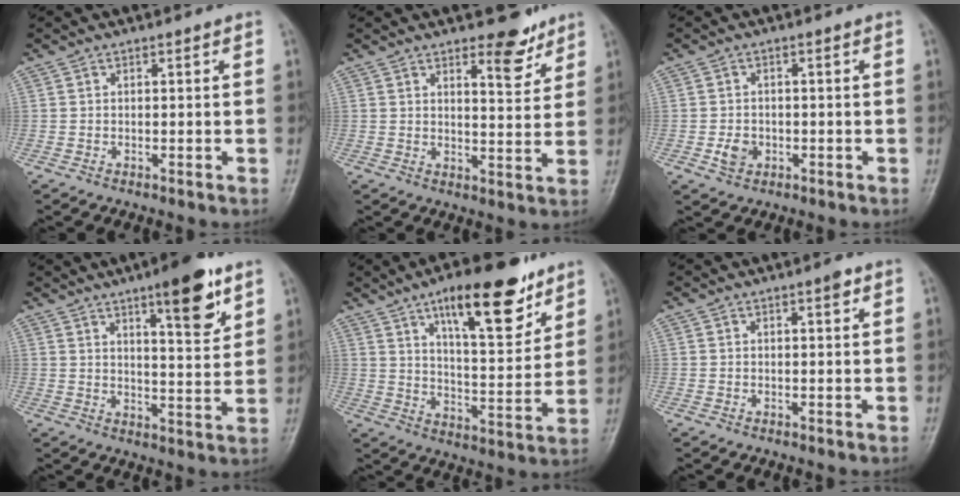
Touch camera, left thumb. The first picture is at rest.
{"total": 6.6, "force": [4.4, 2.0, 4.4], "torque": [-0.049, -0.030, 0.061]}
{"total": 3.0, "force": [-1.0, 2.4, 1.6], "torque": [-0.021, 0.004, -0.015]}
{"total": 11.2, "force": [6.6, 2.7, 8.7], "torque": [-0.108, -0.039, 0.095]}
{"total": 17.5, "force": [10.6, 5.8, 12.6], "torque": [-0.156, -0.055, 0.169]}
{"total": 1.5, "force": [0.8, 0.3, 1.2], "torque": [-0.018, -0.001, 0.011]}